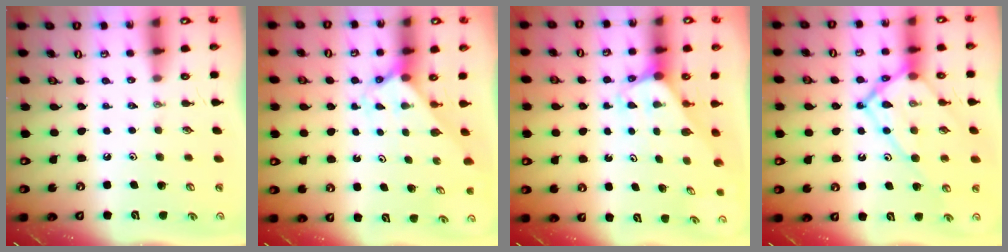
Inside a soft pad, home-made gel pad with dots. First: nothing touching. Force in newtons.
{"total": 2.0, "press": 2.0, "slide": 0.1}
{"total": 1.8, "press": 1.8, "slide": 0.1}
{"total": 15.0, "press": 15.0, "slide": 1.2}